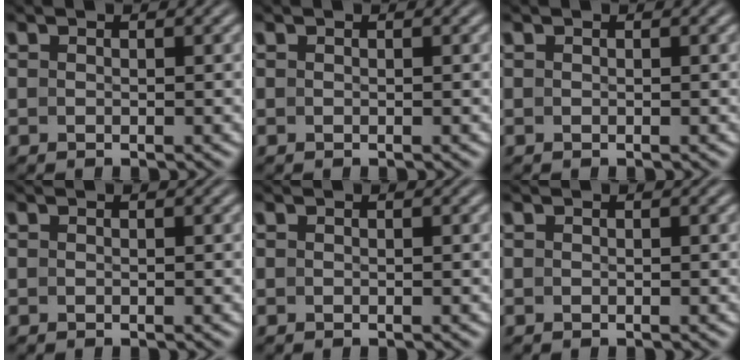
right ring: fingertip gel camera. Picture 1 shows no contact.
{"total": 0.0}
{"total": 0.0}
{"total": 0.0}
{"total": 0.0}
{"total": 0.0}